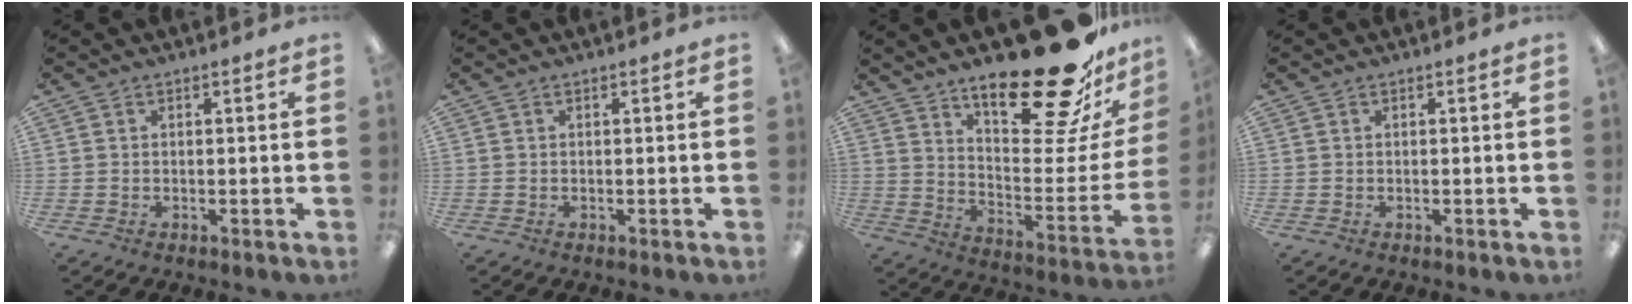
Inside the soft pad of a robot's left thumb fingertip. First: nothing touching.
{"total": 0.0}
{"total": 26.0, "force": [19.9, 7.4, 15.1], "torque": [-0.196, -0.147, 0.323]}
{"total": 0.0}